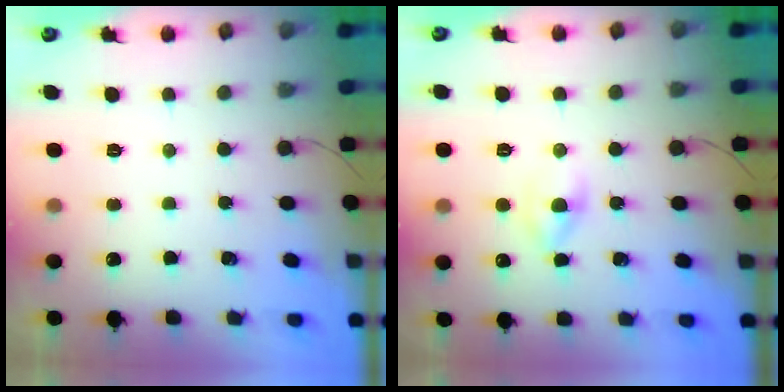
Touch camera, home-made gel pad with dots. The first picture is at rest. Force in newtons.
{"total": 2.2, "press": 1.9, "slide": 1.1}